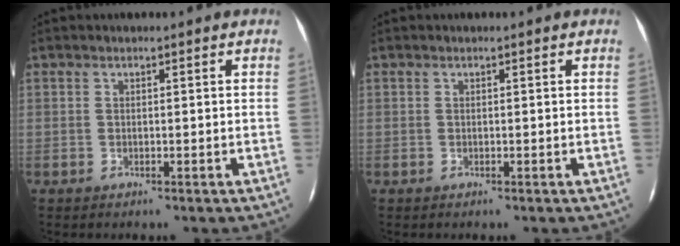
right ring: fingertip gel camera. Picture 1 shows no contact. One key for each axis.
{"total": 0.0}